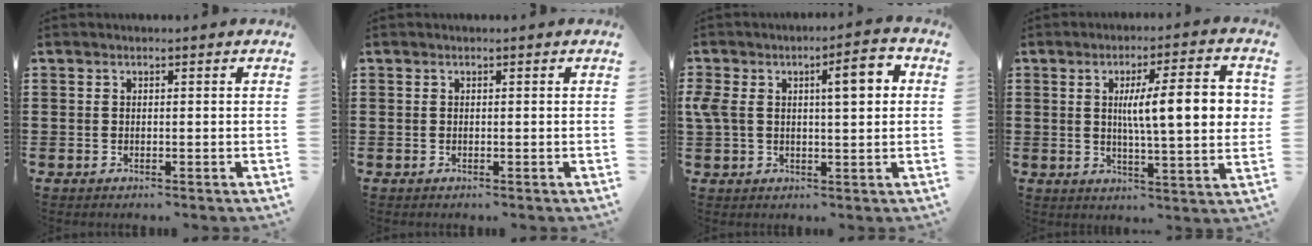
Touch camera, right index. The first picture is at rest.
{"total": 0.0}
{"total": 7.9, "force": [2.0, 3.0, 7.0], "torque": [-0.117, 0.004, 0.024]}
{"total": 11.6, "force": [1.9, 2.3, 11.2], "torque": [-0.182, 0.002, 0.023]}